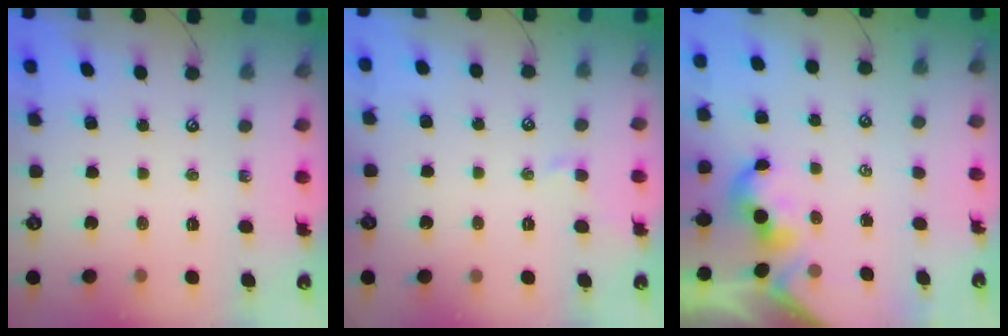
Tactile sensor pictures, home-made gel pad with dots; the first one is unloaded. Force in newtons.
{"total": 1.4, "press": 1.3, "slide": 0.4}
{"total": 0.0}